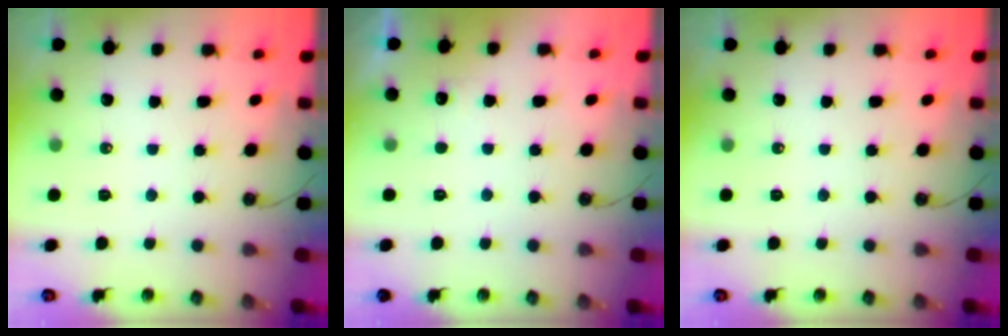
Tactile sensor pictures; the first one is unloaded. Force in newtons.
{"total": 3.5, "press": 3.3, "slide": 1.2}
{"total": 0.0}